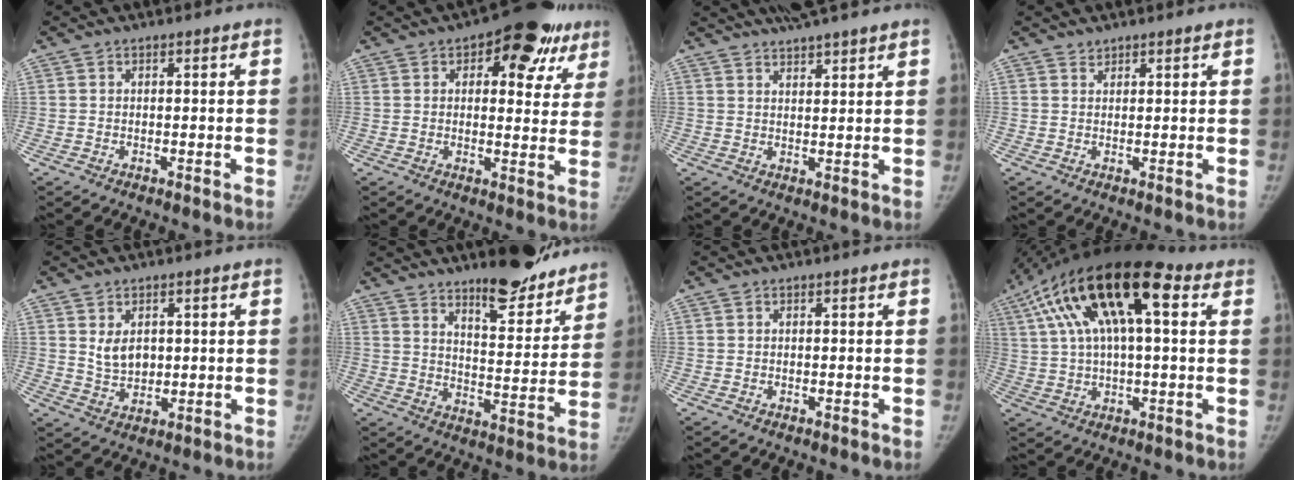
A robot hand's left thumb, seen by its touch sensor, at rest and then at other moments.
{"total": 16.1, "force": [8.0, 8.2, 11.3], "torque": [-0.081, -0.014, 0.095]}
{"total": 7.0, "force": [5.9, 0.7, 3.7], "torque": [-0.046, -0.001, 0.097]}
{"total": 1.1, "force": [1.0, 0.4, 0.0], "torque": [0.009, -0.008, 0.015]}
{"total": 5.3, "force": [1.4, 3.7, 3.5], "torque": [-0.043, -0.014, 0.034]}
{"total": 15.4, "force": [12.2, 4.4, 8.2], "torque": [-0.068, -0.092, 0.182]}
{"total": 0.0}
{"total": 21.7, "force": [7.9, 8.2, 18.4], "torque": [-0.337, 0.029, 0.128]}